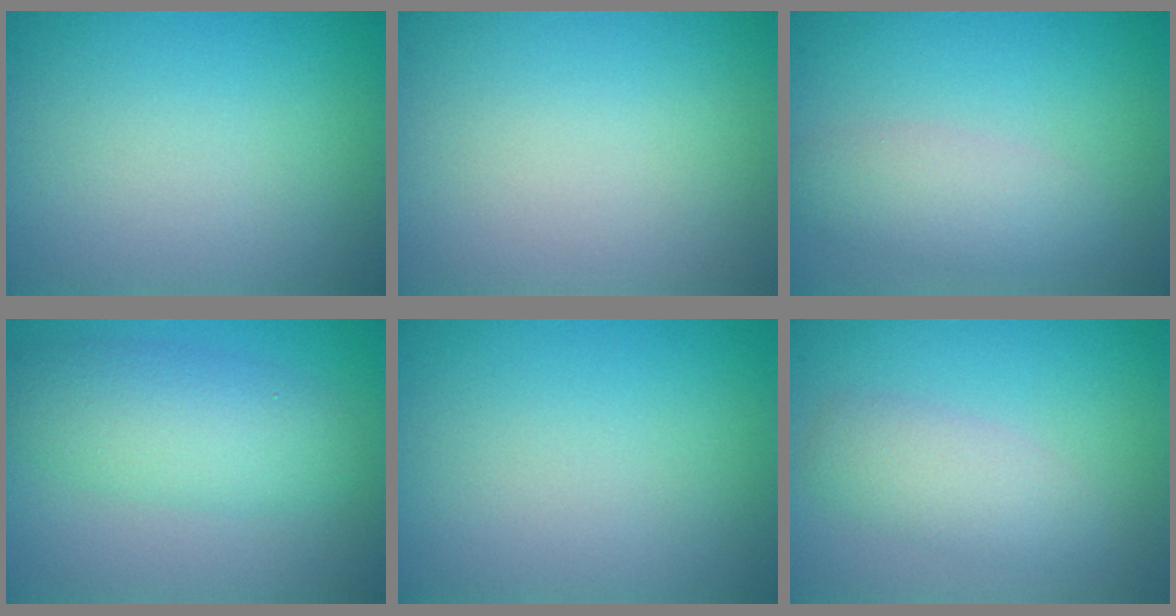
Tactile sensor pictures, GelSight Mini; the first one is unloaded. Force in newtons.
{"total": 0.0}
{"total": 2.9, "press": 2.9, "slide": 0.2}
{"total": 5.1, "press": 5.1, "slide": 0.0}
{"total": 0.0}
{"total": 3.0, "press": 3.0, "slide": 0.3}